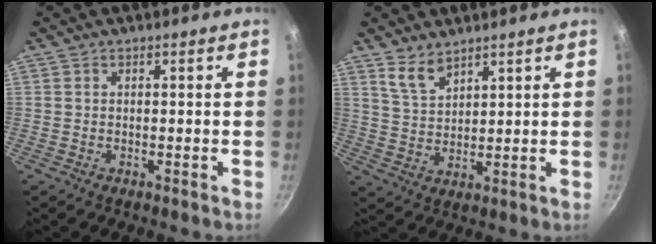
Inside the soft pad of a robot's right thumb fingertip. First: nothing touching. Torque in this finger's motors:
{"motor_torque": [-0.87, 1.59, 0.66, 0.47, 0.20]}